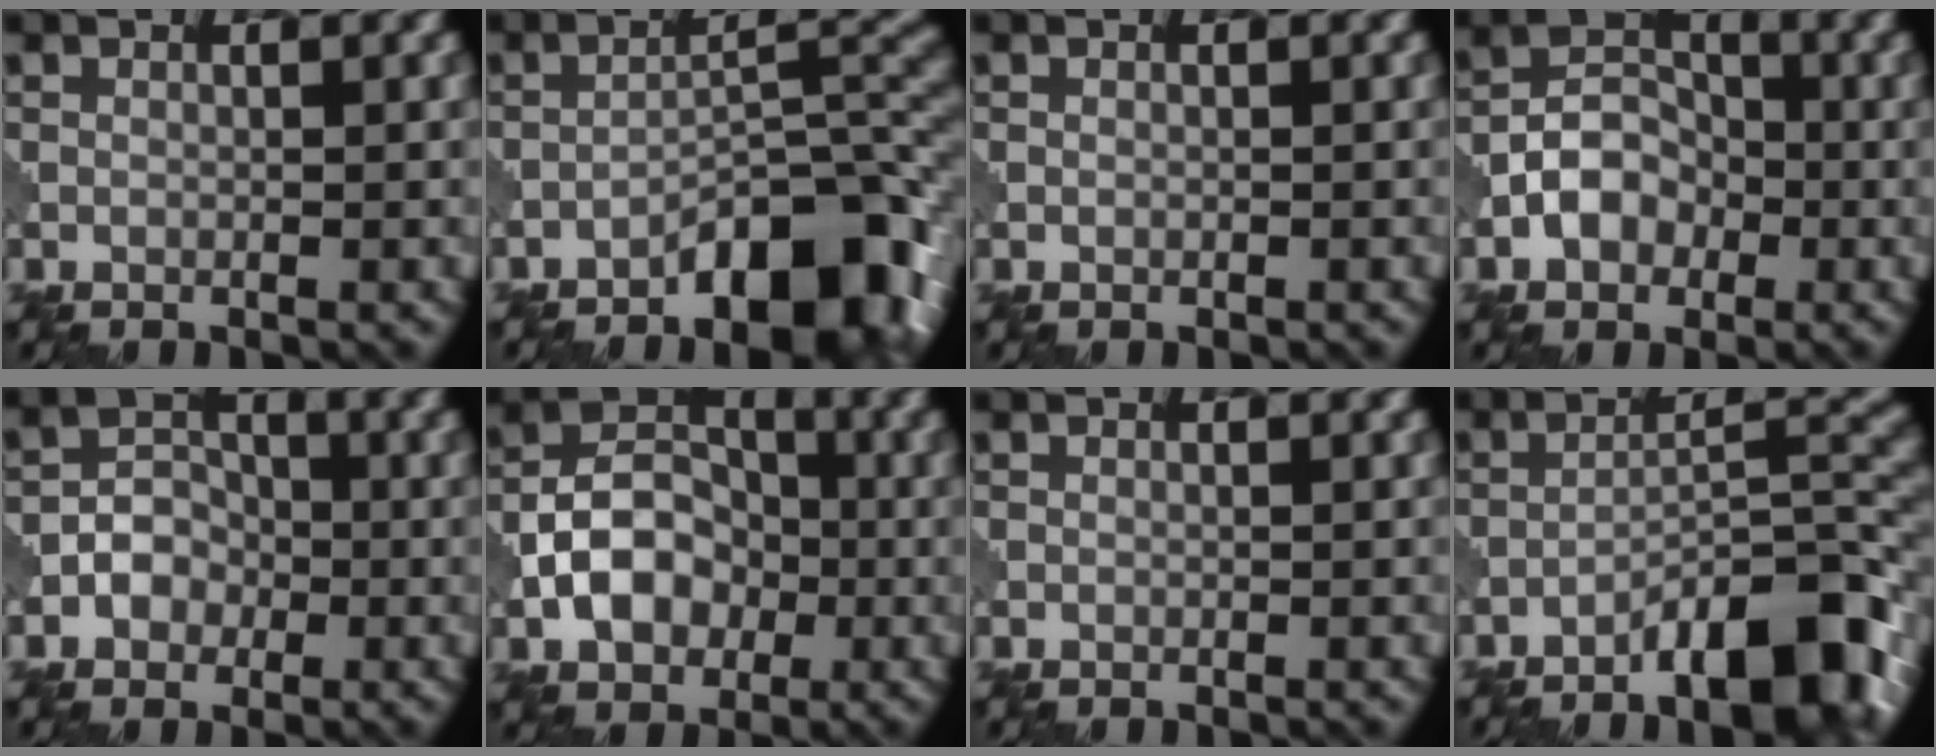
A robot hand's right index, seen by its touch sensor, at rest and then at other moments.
{"total": 9.1, "force": [-5.8, 3.1, 6.2], "torque": [-0.074, 0.020, -0.096]}
{"total": 0.0}
{"total": 4.1, "force": [-1.6, 3.0, 2.2], "torque": [-0.032, 0.008, -0.033]}
{"total": 2.7, "force": [-1.1, 2.3, 1.1], "torque": [-0.012, 0.008, -0.021]}
{"total": 6.4, "force": [-1.8, 4.7, 4.0], "torque": [-0.064, 0.008, -0.038]}
{"total": 0.0}
{"total": 9.4, "force": [-6.3, 2.4, 6.6], "torque": [-0.089, 0.015, -0.105]}